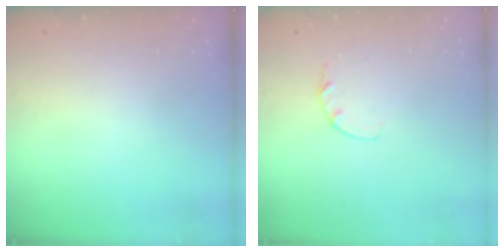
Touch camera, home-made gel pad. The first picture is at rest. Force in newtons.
{"total": 2.2, "press": 2.2, "slide": 0.4}